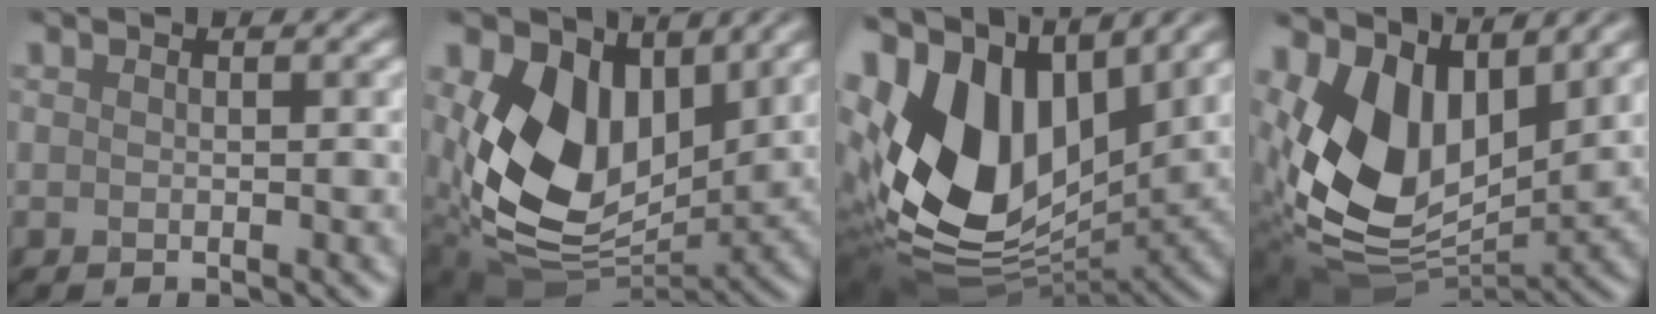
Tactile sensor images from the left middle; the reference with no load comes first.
{"total": 11.4, "force": [3.5, 7.8, 7.5], "torque": [-0.152, -0.016, 0.070]}
{"total": 14.8, "force": [3.8, 9.4, 10.8], "torque": [-0.250, 0.006, 0.065]}
{"total": 9.2, "force": [3.8, 6.0, 5.8], "torque": [-0.132, -0.023, 0.078]}